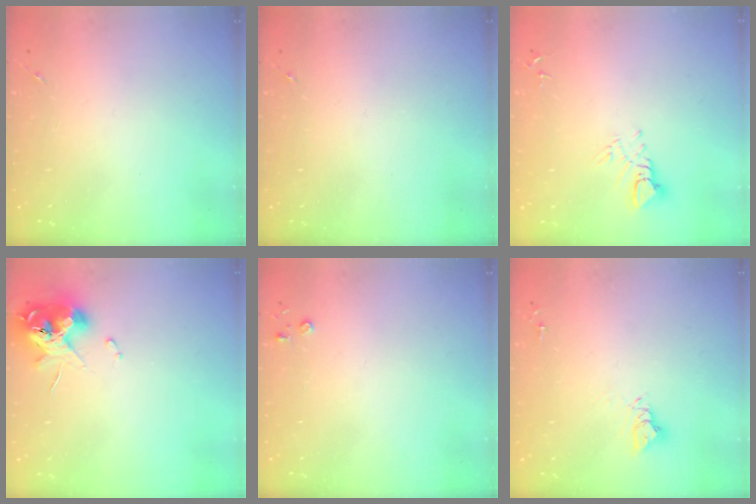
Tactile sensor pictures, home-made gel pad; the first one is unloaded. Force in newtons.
{"total": 0.0}
{"total": 5.6, "press": 5.6, "slide": 0.6}
{"total": 11.3, "press": 11.2, "slide": 1.6}
{"total": 2.8, "press": 2.8, "slide": 0.3}
{"total": 6.2, "press": 6.2, "slide": 0.3}